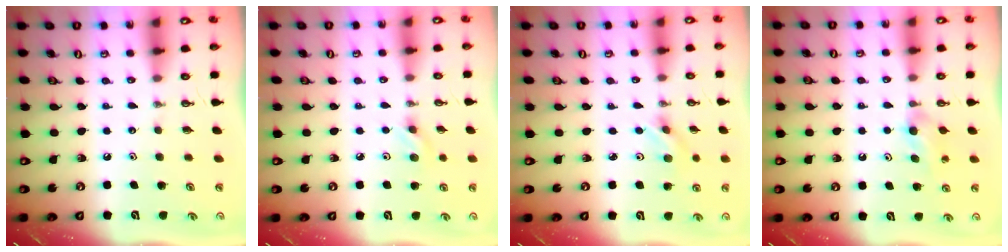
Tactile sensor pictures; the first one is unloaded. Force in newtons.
{"total": 6.1, "press": 5.9, "slide": 1.7}
{"total": 2.6, "press": 2.4, "slide": 0.8}
{"total": 4.6, "press": 4.6, "slide": 0.8}